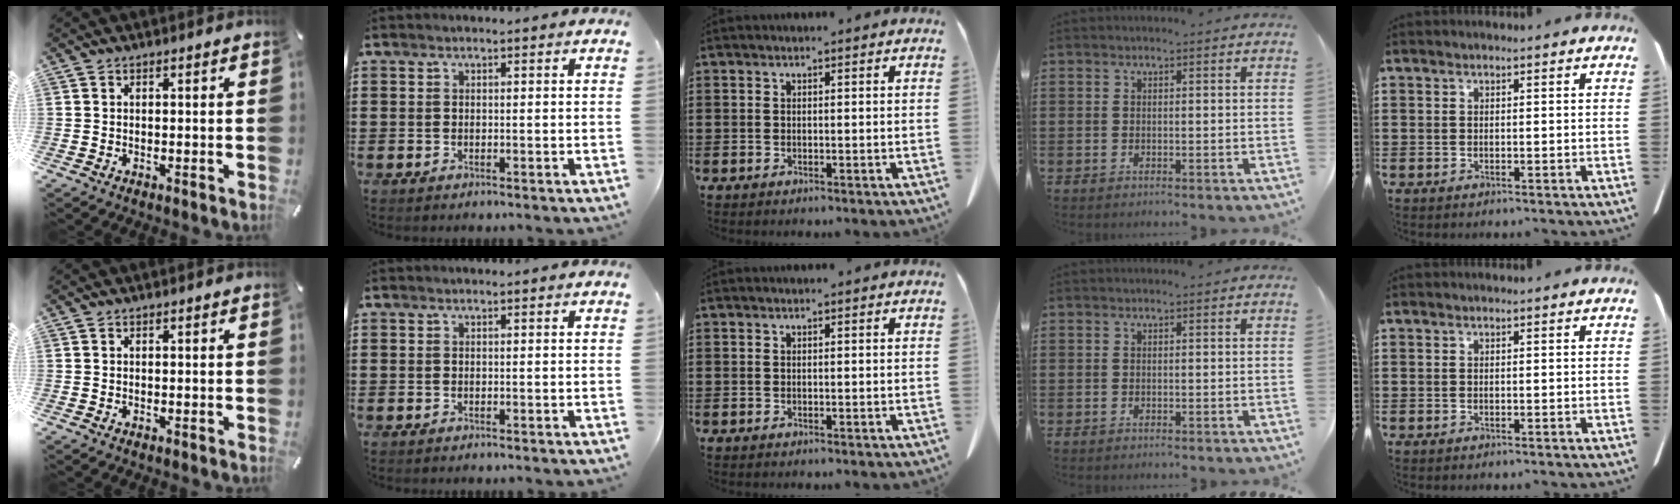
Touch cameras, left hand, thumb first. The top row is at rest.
{}